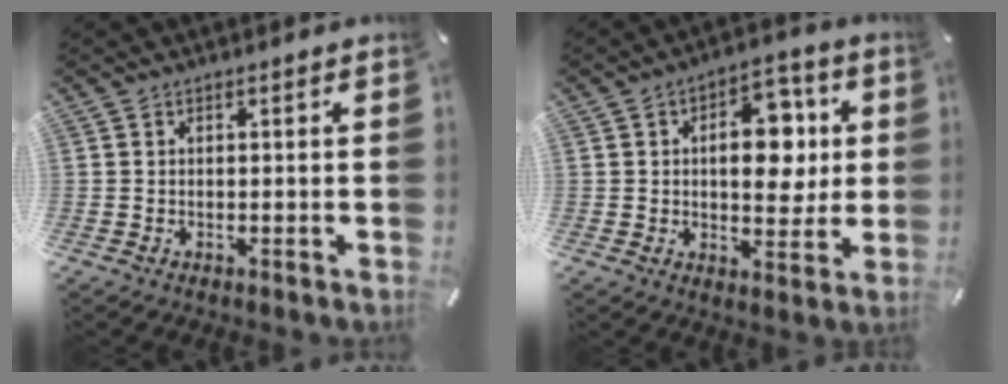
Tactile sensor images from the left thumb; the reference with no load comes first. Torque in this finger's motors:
{"motor_torque": [0.56, 0.88, 0.09, -0.09, 0.12]}